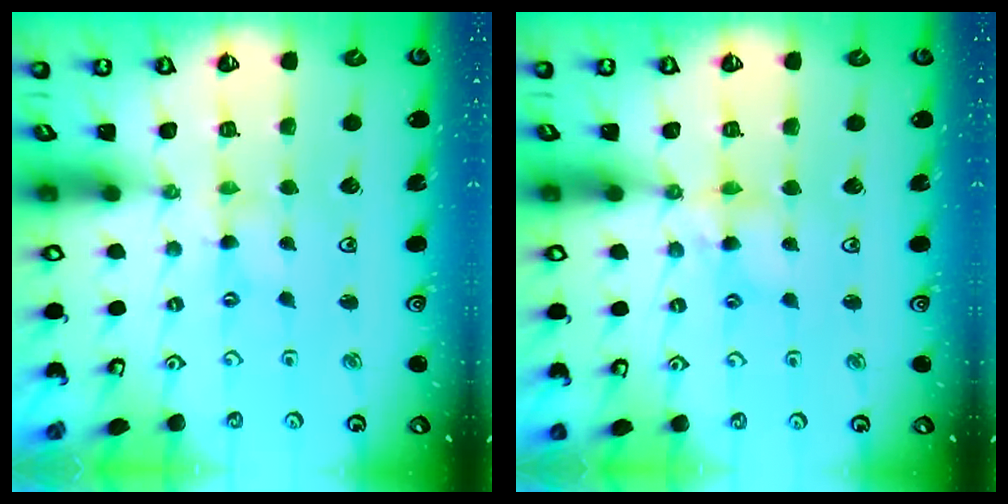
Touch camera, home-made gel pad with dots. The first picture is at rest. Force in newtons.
{"total": 6.2, "press": 6.2, "slide": 0.4}